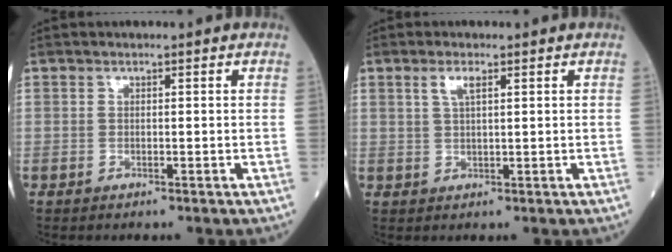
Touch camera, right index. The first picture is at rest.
{"total": 2.4, "force": [1.2, 0.5, 2.0], "torque": [-0.045, 0.003, 0.026]}